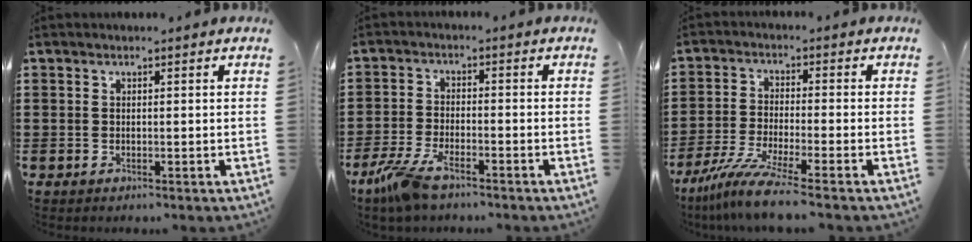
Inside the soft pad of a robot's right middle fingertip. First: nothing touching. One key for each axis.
{"total": 6.4, "fx": -4.5, "fy": 1.6, "fz": 4.2, "tx": -0.108, "ty": -0.012, "tz": -0.091}
{"total": 7.6, "fx": -6.2, "fy": -0.2, "fz": 4.5, "tx": -0.101, "ty": -0.020, "tz": -0.121}